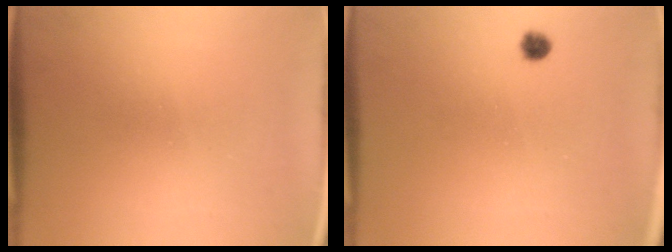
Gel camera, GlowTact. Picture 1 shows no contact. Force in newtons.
{"total": 1.7}